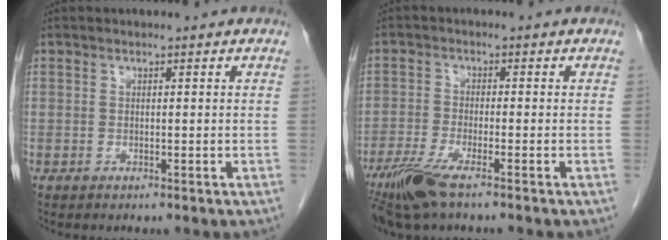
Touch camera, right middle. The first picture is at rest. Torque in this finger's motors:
{"motor_torque": [0.94, -0.80, 0.13, 0.05]}